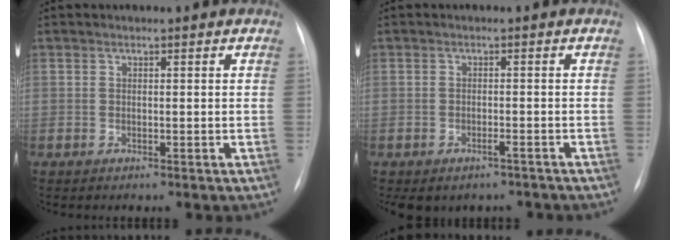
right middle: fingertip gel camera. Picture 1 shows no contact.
{"total": 5.0, "force": [-4.0, 2.4, 1.7], "torque": [-0.026, 0.013, -0.049]}